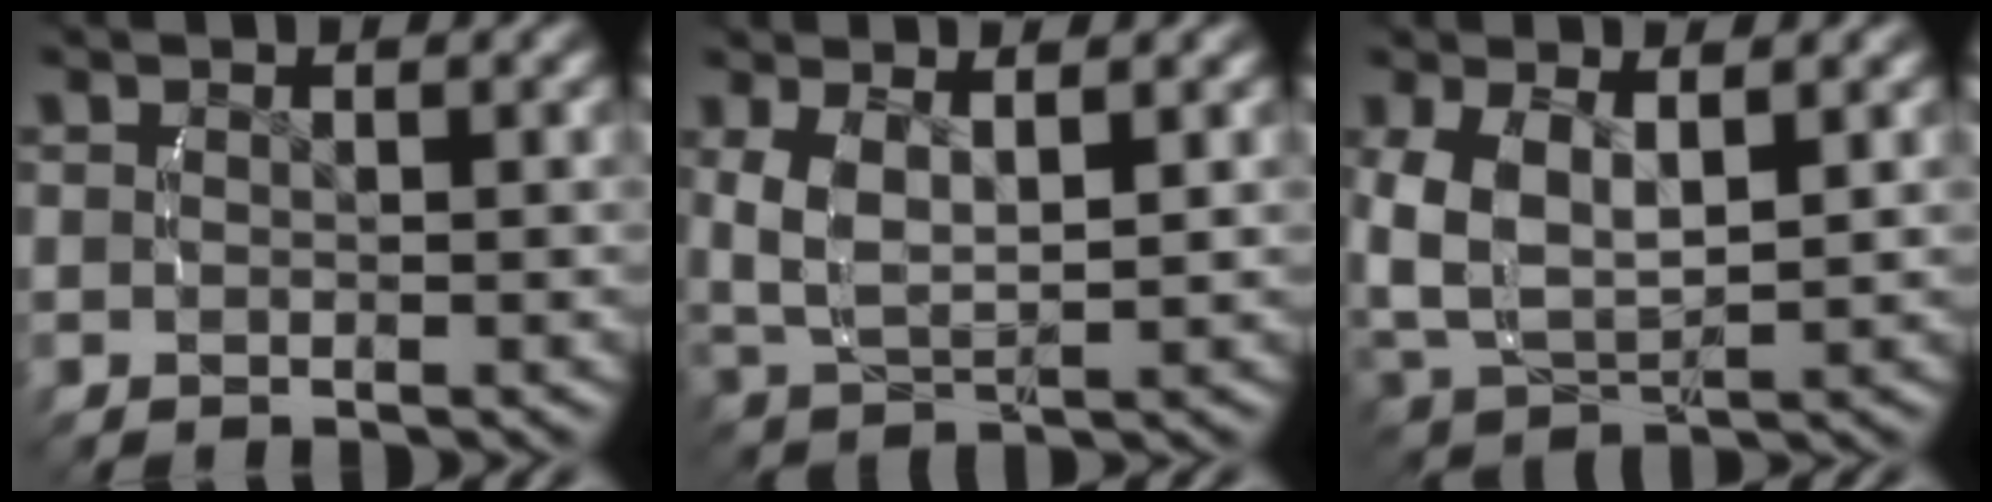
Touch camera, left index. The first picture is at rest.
{"total": 4.6, "force": [1.2, 2.8, 3.5], "torque": [-0.096, -0.013, 0.032]}
{"total": 6.6, "force": [0.8, 4.8, 4.5], "torque": [-0.123, -0.021, 0.027]}